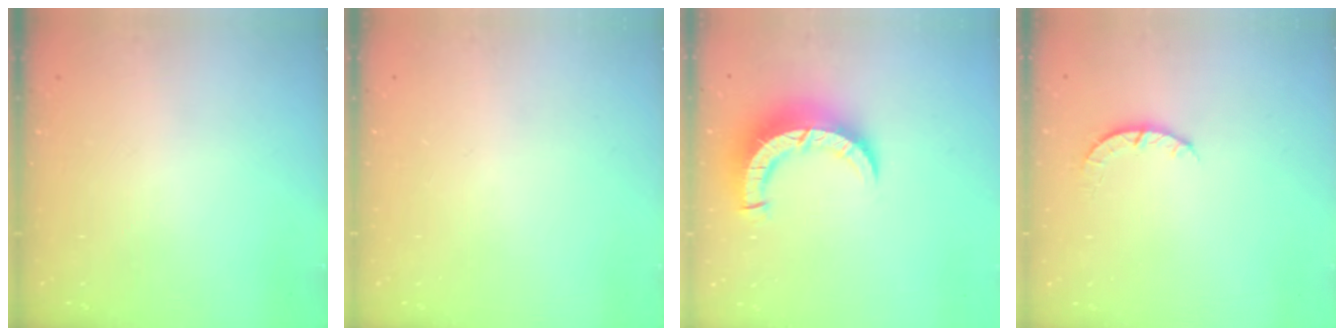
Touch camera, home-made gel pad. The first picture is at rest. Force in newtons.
{"total": 0.0}
{"total": 9.4, "press": 9.3, "slide": 1.0}
{"total": 3.2, "press": 3.2, "slide": 0.4}